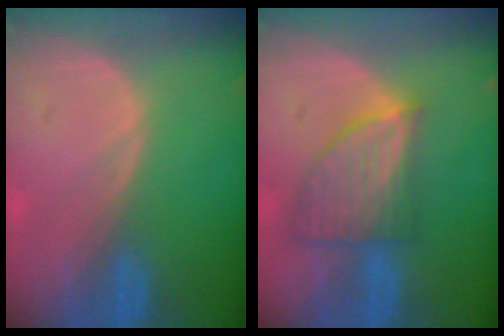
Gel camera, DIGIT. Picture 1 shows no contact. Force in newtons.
{"total": 7.6, "press": 6.7, "slide": 3.5}